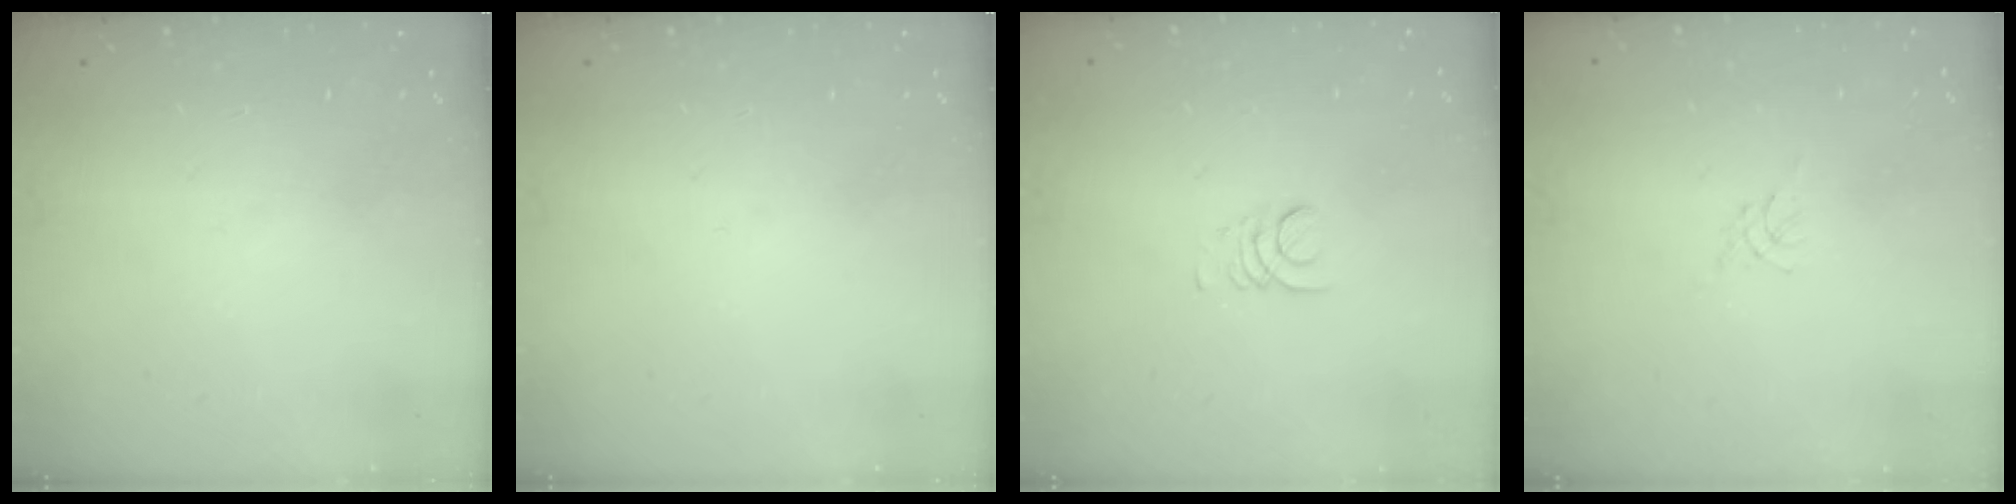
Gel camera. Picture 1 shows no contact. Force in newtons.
{"total": 0.0}
{"total": 3.4, "press": 3.4, "slide": 0.3}
{"total": 0.0}